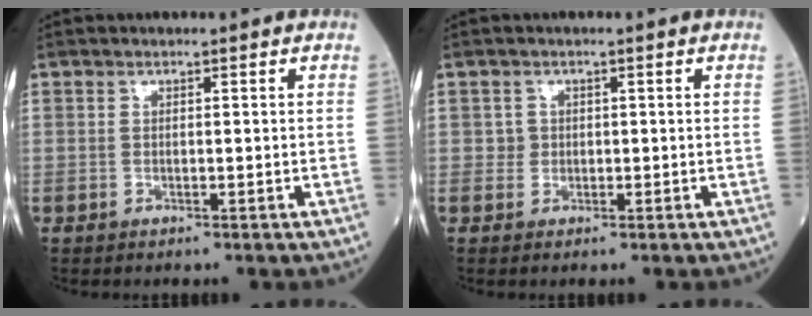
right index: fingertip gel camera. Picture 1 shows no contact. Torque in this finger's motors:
{"motor_torque": [0.03, 0.11, -0.02, -0.01]}